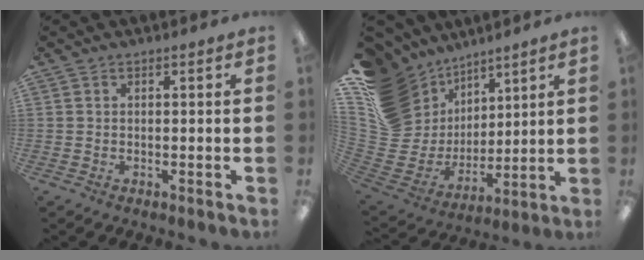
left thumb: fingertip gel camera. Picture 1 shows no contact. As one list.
[{"total": 18.8, "force": [9.4, 14.4, 7.7], "torque": [-0.179, -0.059, 0.196]}]